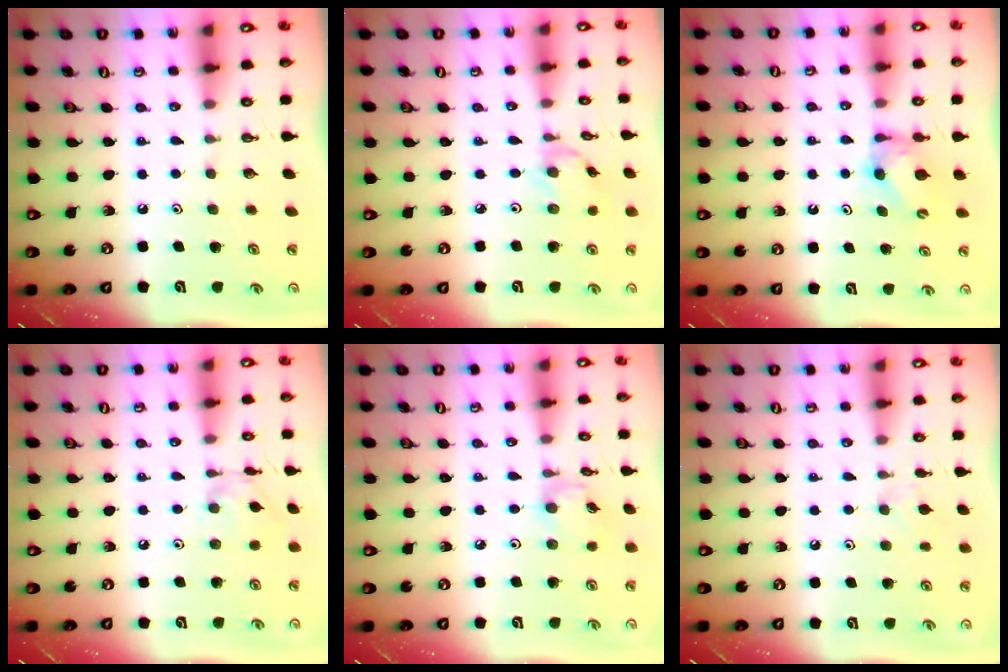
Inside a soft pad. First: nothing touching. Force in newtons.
{"total": 2.0, "press": 2.0, "slide": 0.3}
{"total": 7.1, "press": 7.1, "slide": 0.1}
{"total": 2.7, "press": 2.7, "slide": 0.2}
{"total": 5.2, "press": 5.2, "slide": 0.3}
{"total": 3.8, "press": 3.7, "slide": 0.6}